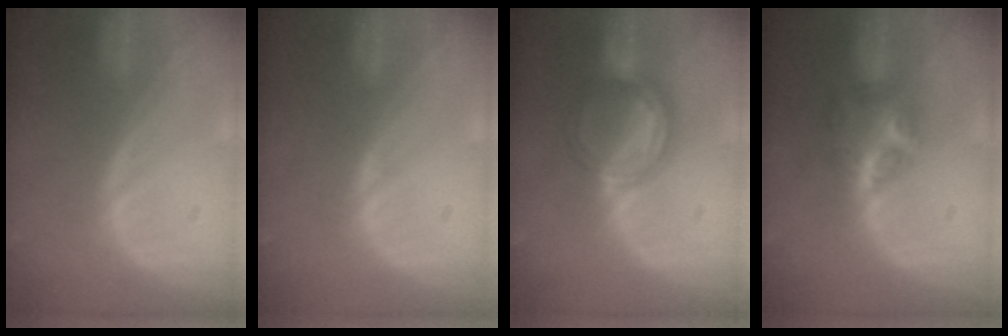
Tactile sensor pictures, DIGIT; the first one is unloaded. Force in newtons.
{"total": 0.6, "press": 0.2, "slide": 0.5}
{"total": 5.9, "press": 5.5, "slide": 2.0}
{"total": 6.2, "press": 5.5, "slide": 2.8}